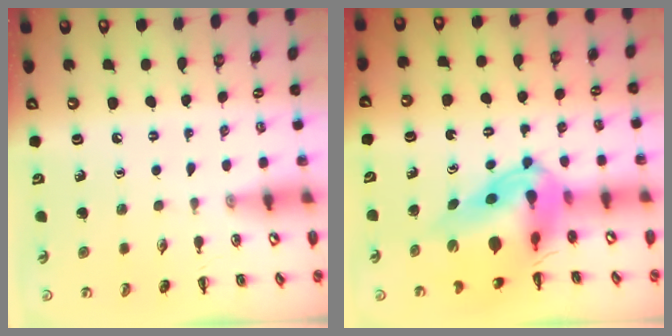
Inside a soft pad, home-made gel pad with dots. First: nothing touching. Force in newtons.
{"total": 12.2, "press": 11.7, "slide": 3.5}